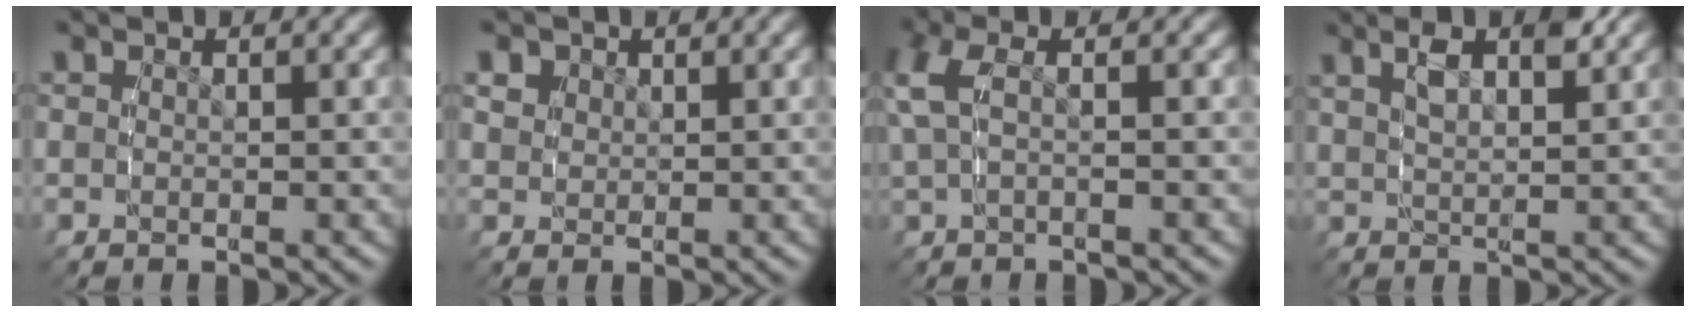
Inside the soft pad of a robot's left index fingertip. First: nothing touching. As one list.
[{"total": 2.0, "force": [1.2, 1.5, 0.7], "torque": [-0.017, -0.005, 0.031]}, {"total": 3.2, "force": [0.8, 1.3, 2.8], "torque": [-0.071, 0.010, 0.016]}, {"total": 4.3, "force": [2.4, 1.3, 3.3], "torque": [-0.047, 0.003, 0.045]}]